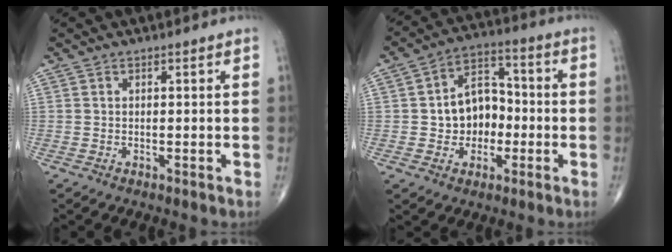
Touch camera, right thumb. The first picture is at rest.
{"total": 10.5, "force": [-1.4, 8.1, 6.6], "torque": [-0.059, 0.036, -0.026]}